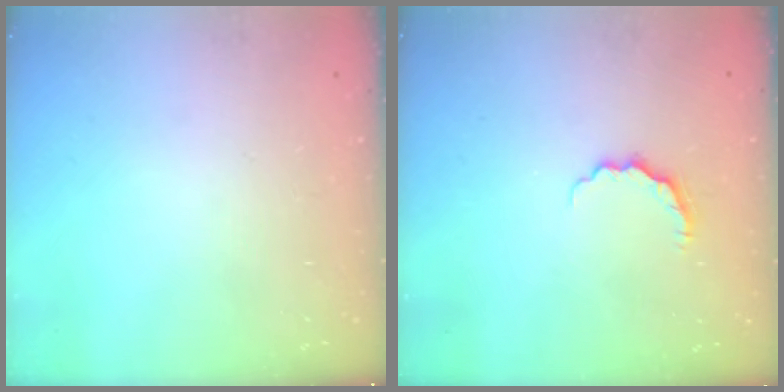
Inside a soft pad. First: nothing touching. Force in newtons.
{"total": 4.5, "press": 4.4, "slide": 0.9}